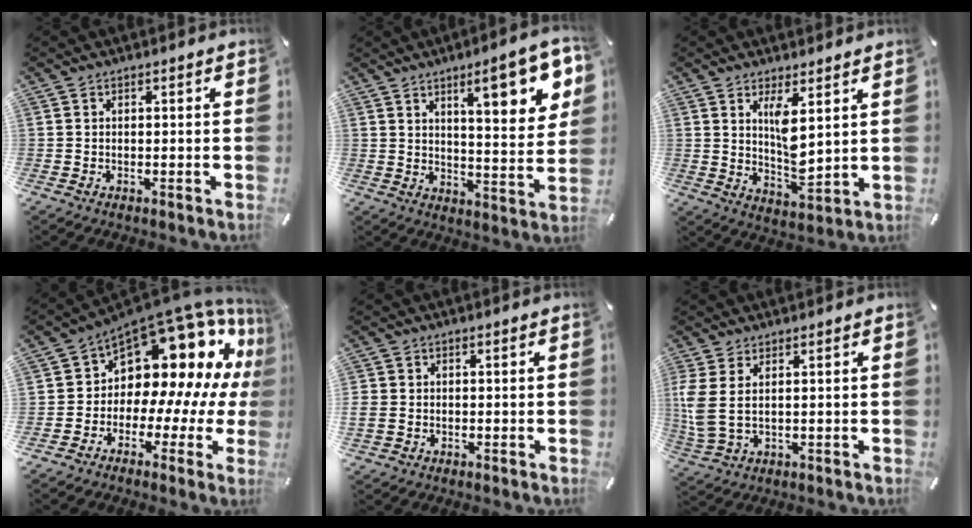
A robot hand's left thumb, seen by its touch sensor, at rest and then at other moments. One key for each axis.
{"total": 14.0, "fx": 7.7, "fy": 4.2, "fz": 11.0, "tx": -0.142, "ty": -0.039, "tz": 0.117}
{"total": 8.0, "fx": 3.8, "fy": 2.7, "fz": 6.5, "tx": -0.125, "ty": -0.032, "tz": 0.061}
{"total": 15.4, "fx": 8.1, "fy": 9.7, "fz": 8.9, "tx": -0.121, "ty": -0.092, "tz": 0.138}
{"total": 2.5, "fx": -0.2, "fy": 2.4, "fz": 0.7, "tx": -0.018, "ty": 0.003, "tz": -0.007}
{"total": 5.6, "fx": 1.2, "fy": 2.6, "fz": 4.8, "tx": -0.118, "ty": -0.010, "tz": 0.022}